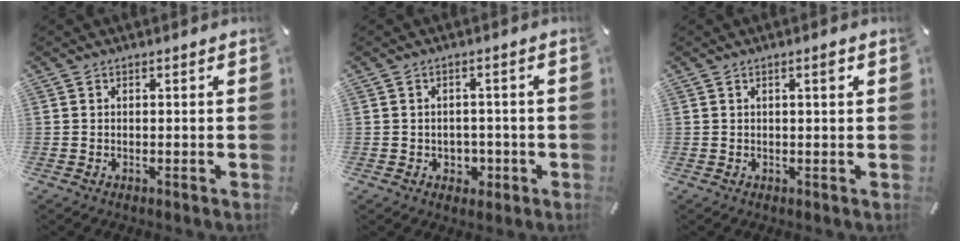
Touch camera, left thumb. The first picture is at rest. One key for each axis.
{"total": 3.5, "fx": -0.6, "fy": 3.2, "fz": 1.0, "tx": -0.006, "ty": -0.002, "tz": -0.015}
{"total": 2.0, "fx": 0.9, "fy": 0.4, "fz": 1.8, "tx": -0.028, "ty": 0.001, "tz": 0.011}